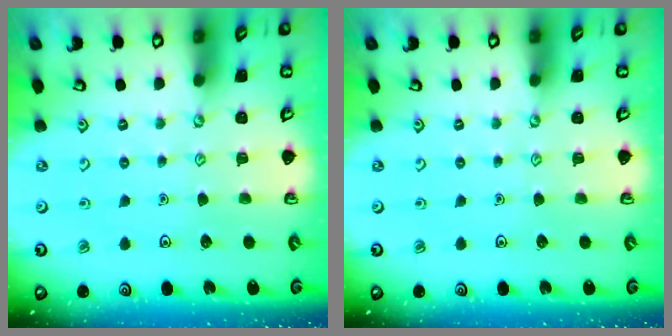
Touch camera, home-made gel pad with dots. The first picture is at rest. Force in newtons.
{"total": 0.0}